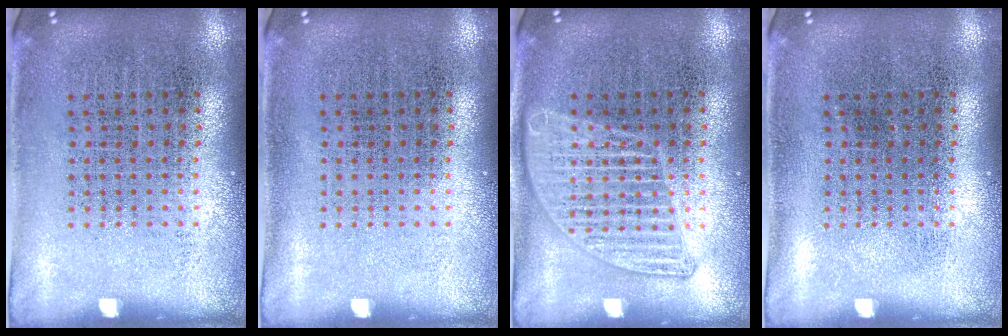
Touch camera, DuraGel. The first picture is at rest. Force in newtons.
{"total": 0.0}
{"total": 2.4, "press": 2.3, "slide": 0.3}
{"total": 0.0}